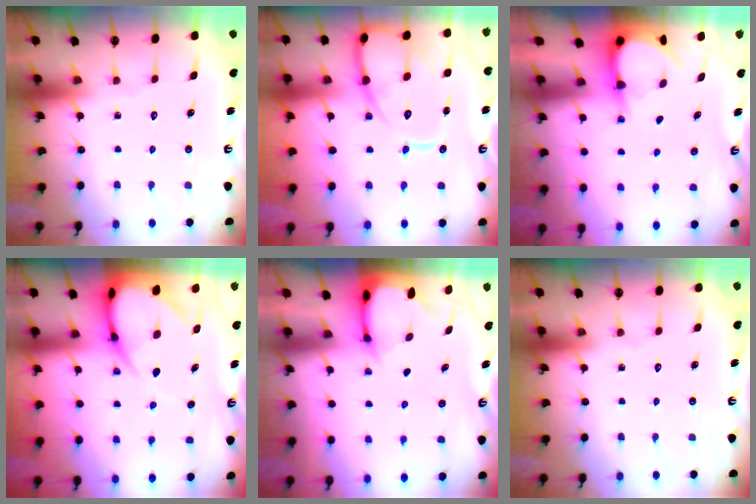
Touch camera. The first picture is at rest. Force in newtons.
{"total": 13.5, "press": 13.5, "slide": 1.3}
{"total": 3.8, "press": 3.8, "slide": 0.5}
{"total": 10.2, "press": 10.2, "slide": 1.2}
{"total": 2.5, "press": 2.5, "slide": 0.3}
{"total": 0.0}